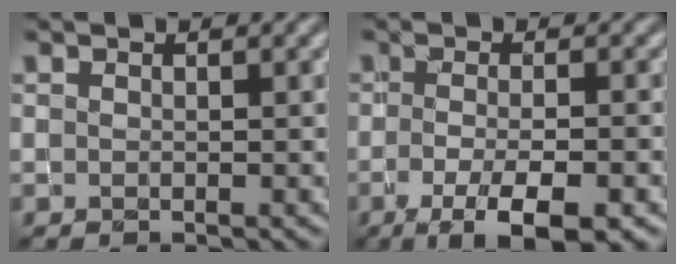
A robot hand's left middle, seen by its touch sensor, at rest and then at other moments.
{"total": 6.6, "force": [-3.1, 1.8, 5.5], "torque": [-0.085, -0.009, -0.045]}